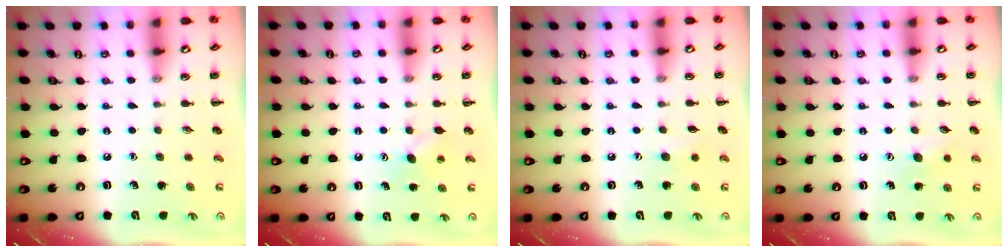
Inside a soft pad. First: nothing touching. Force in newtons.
{"total": 4.9, "press": 4.7, "slide": 1.3}
{"total": 4.3, "press": 4.2, "slide": 1.0}
{"total": 7.7, "press": 7.5, "slide": 1.8}